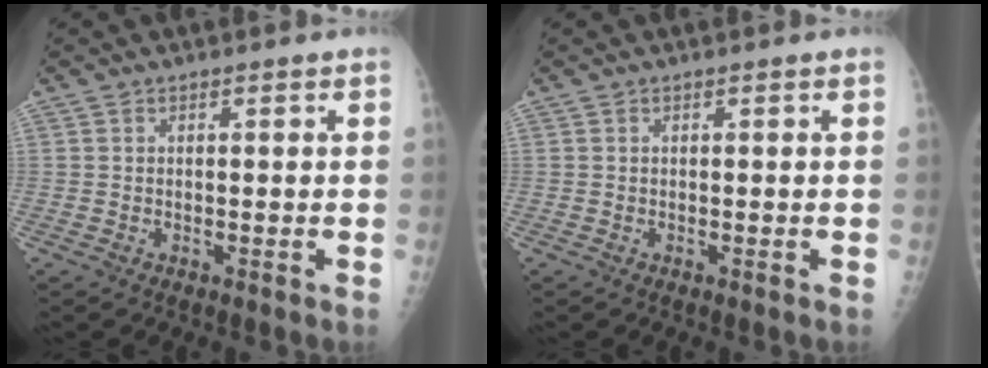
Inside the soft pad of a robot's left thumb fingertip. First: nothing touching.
{"total": 0.0}